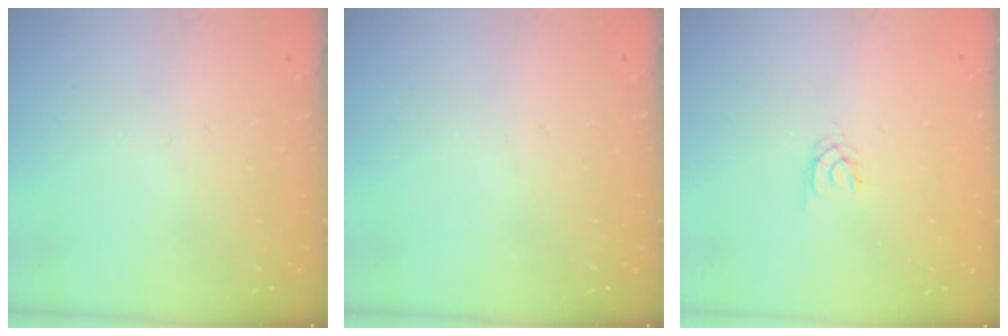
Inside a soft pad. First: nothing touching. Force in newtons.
{"total": 0.0}
{"total": 1.3, "press": 1.2, "slide": 0.3}